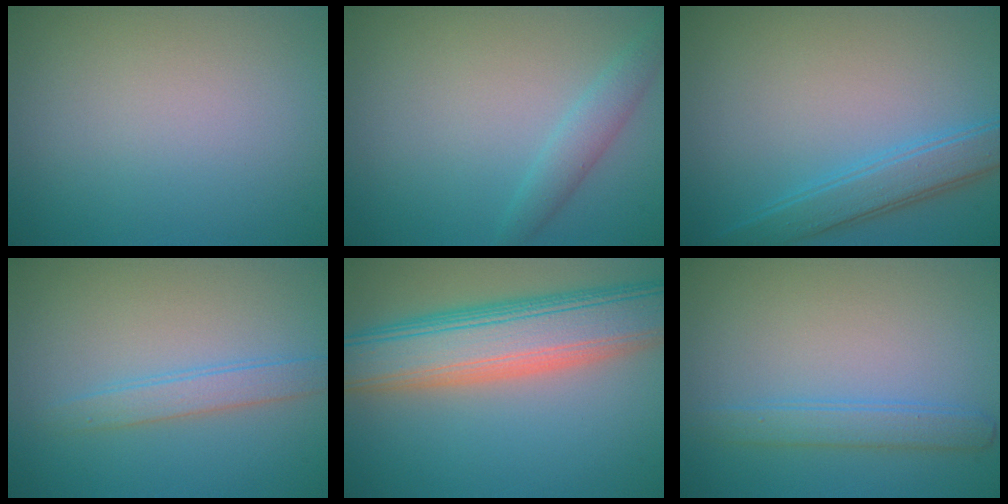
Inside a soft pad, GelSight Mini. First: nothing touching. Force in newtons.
{"total": 2.0, "press": 2.0, "slide": 0.1}
{"total": 3.4, "press": 3.4, "slide": 0.2}
{"total": 2.1, "press": 2.1, "slide": 0.1}
{"total": 9.8, "press": 9.8, "slide": 0.4}
{"total": 2.2, "press": 2.2, "slide": 0.2}